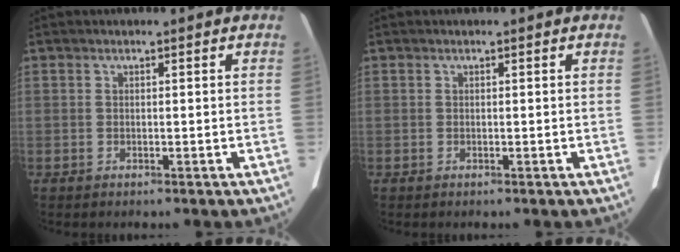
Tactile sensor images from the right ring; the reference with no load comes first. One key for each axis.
{"total": 0.0}